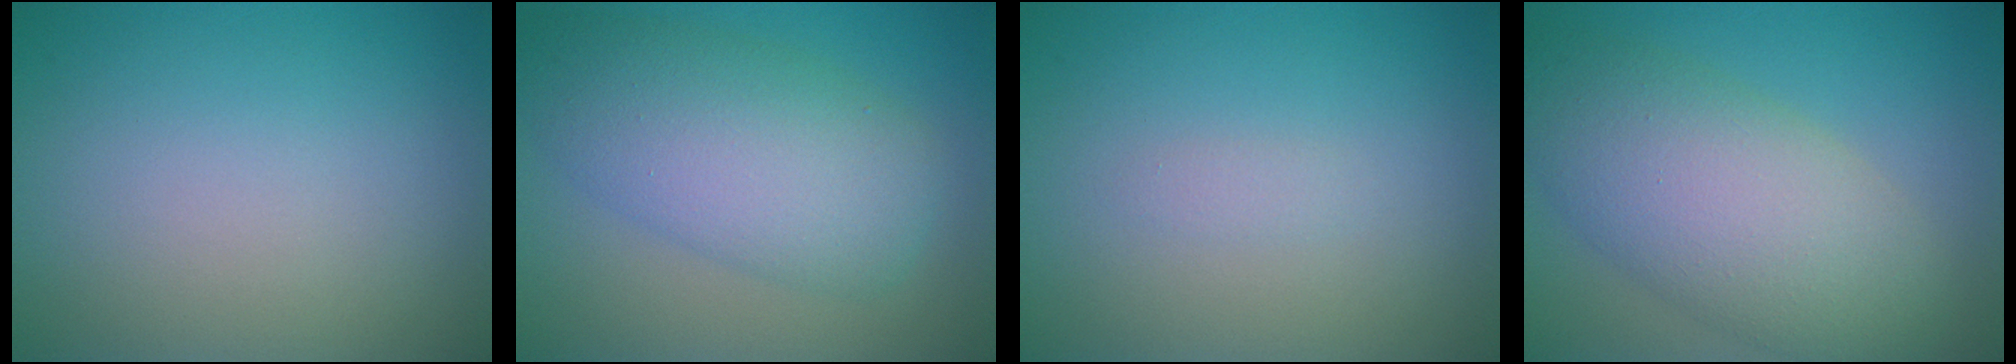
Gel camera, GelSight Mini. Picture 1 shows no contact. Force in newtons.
{"total": 7.4, "press": 7.4, "slide": 0.2}
{"total": 0.7, "press": 0.7, "slide": 0.1}
{"total": 8.5, "press": 8.5, "slide": 0.4}